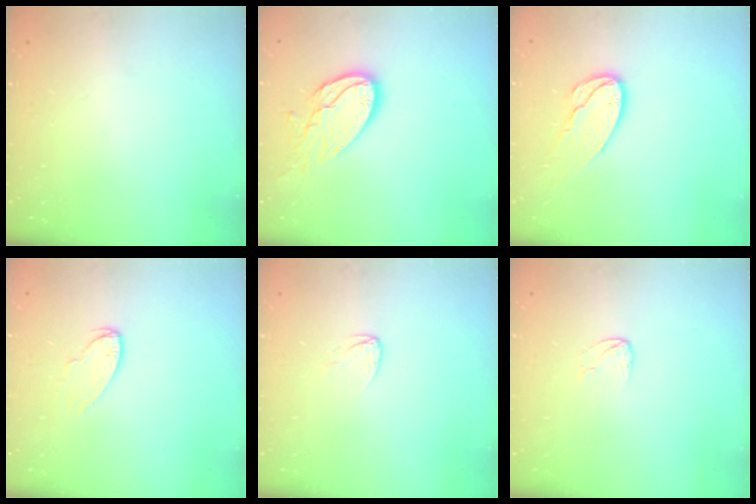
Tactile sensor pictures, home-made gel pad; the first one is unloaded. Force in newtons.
{"total": 11.7, "press": 11.7, "slide": 1.0}
{"total": 10.9, "press": 10.9, "slide": 1.0}
{"total": 6.7, "press": 6.7, "slide": 0.2}
{"total": 2.7, "press": 2.7, "slide": 0.2}
{"total": 3.5, "press": 3.5, "slide": 0.3}